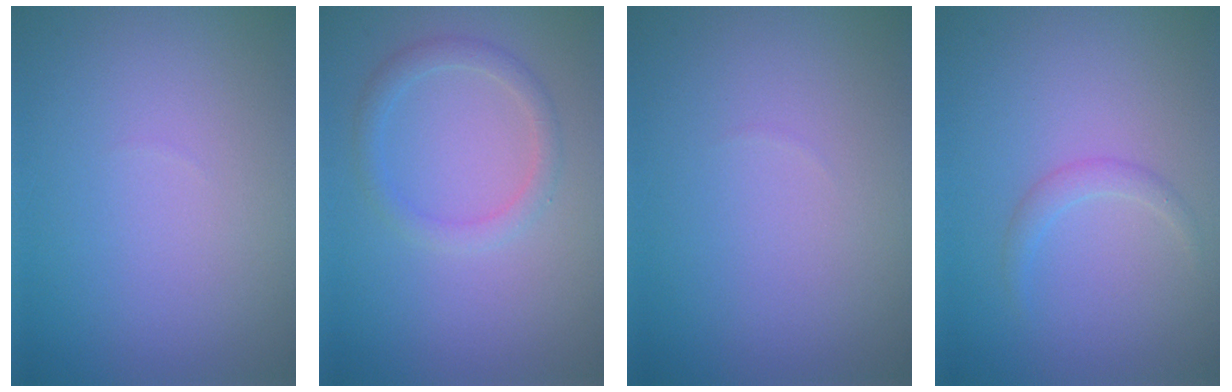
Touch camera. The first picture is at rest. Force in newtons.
{"total": 1.9, "press": 1.9, "slide": 0.0}
{"total": 0.0}
{"total": 1.2, "press": 1.2, "slide": 0.1}